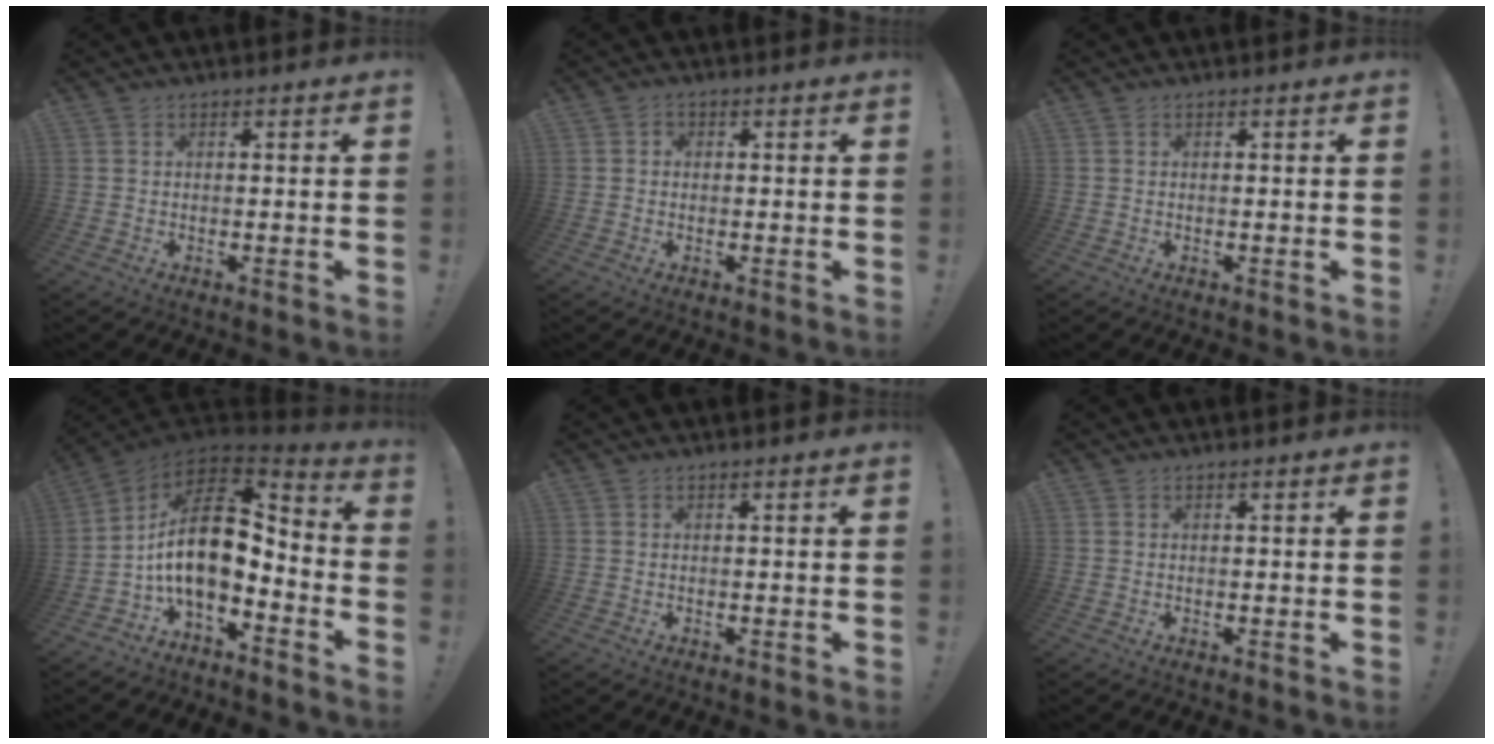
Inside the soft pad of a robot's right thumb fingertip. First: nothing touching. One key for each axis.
{"total": 1.2, "fx": -0.1, "fy": 1.2, "fz": 0.2, "tx": -0.005, "ty": 0.006, "tz": -0.002}
{"total": 0.0}
{"total": 19.4, "fx": 1.1, "fy": 10.4, "fz": 16.4, "tx": -0.292, "ty": -0.005, "tz": 0.022}
{"total": 0.0}
{"total": 0.0}